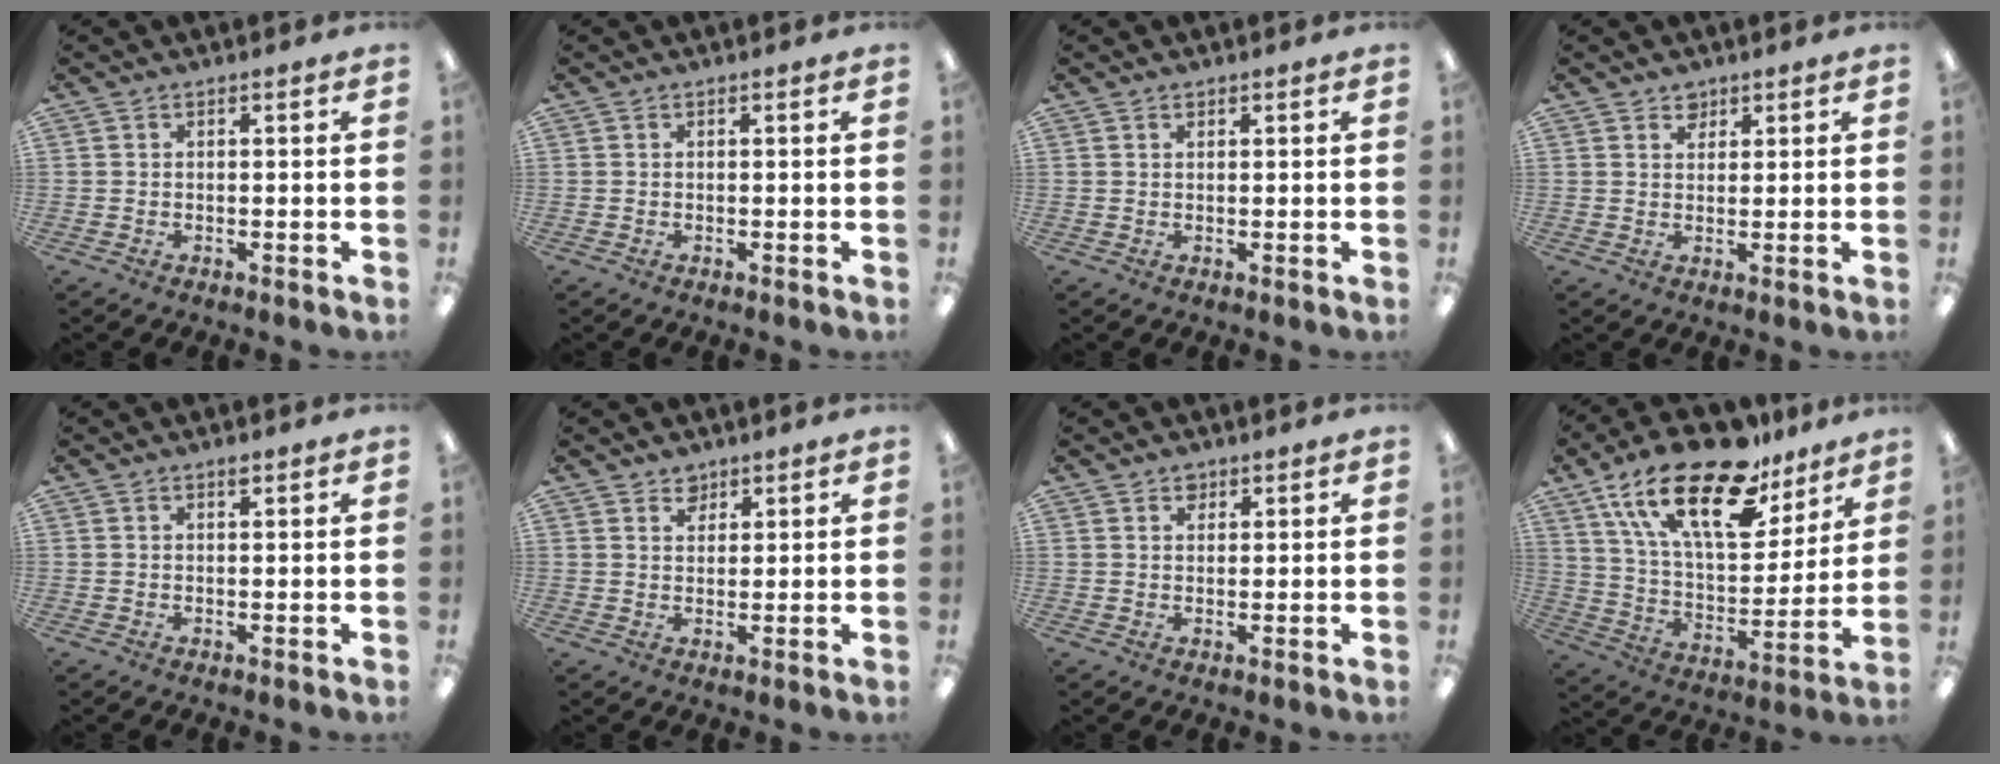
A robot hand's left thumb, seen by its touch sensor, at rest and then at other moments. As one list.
[{"total": 0.0}, {"total": 0.7, "force": [0.5, 0.3, 0.2], "torque": [-0.005, 0.002, 0.010]}, {"total": 2.8, "force": [2.1, 1.7, 0.5], "torque": [0.004, -0.009, 0.038]}, {"total": 1.0, "force": [0.8, 0.3, 0.5], "torque": [-0.004, -0.003, 0.013]}, {"total": 3.1, "force": [2.4, 1.9, 0.5], "torque": [0.001, -0.010, 0.043]}, {"total": 2.1, "force": [1.5, 1.4, 0.5], "torque": [0.004, -0.006, 0.025]}, {"total": 25.1, "force": [15.7, 10.8, 16.4], "torque": [-0.299, -0.085, 0.268]}]